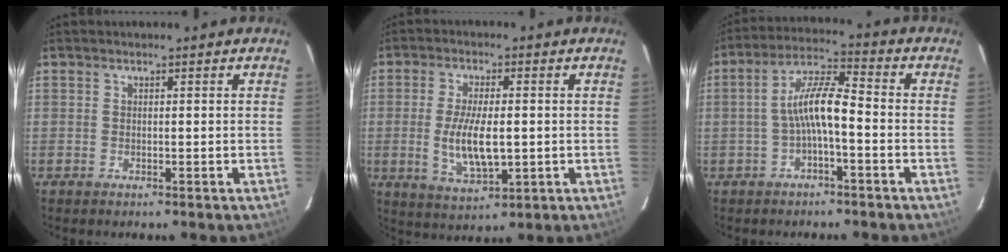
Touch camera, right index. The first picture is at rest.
{"total": 9.6, "force": [-1.0, 3.6, 8.8], "torque": [-0.171, -0.013, -0.012]}
{"total": 7.4, "force": [-2.1, 1.6, 7.0], "torque": [-0.145, 0.018, -0.039]}